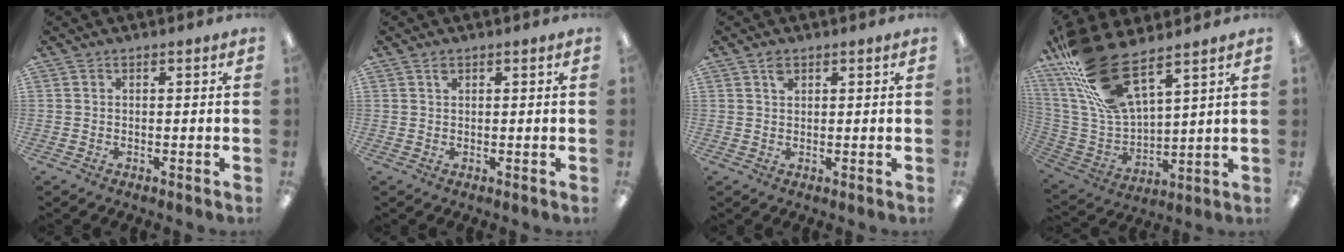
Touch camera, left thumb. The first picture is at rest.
{"total": 1.0, "force": [0.7, 0.5, 0.6], "torque": [-0.015, 0.001, 0.012]}
{"total": 1.9, "force": [1.3, 1.1, 0.9], "torque": [-0.015, -0.005, 0.022]}
{"total": 20.1, "force": [13.8, 7.2, 12.8], "torque": [-0.294, -0.076, 0.247]}